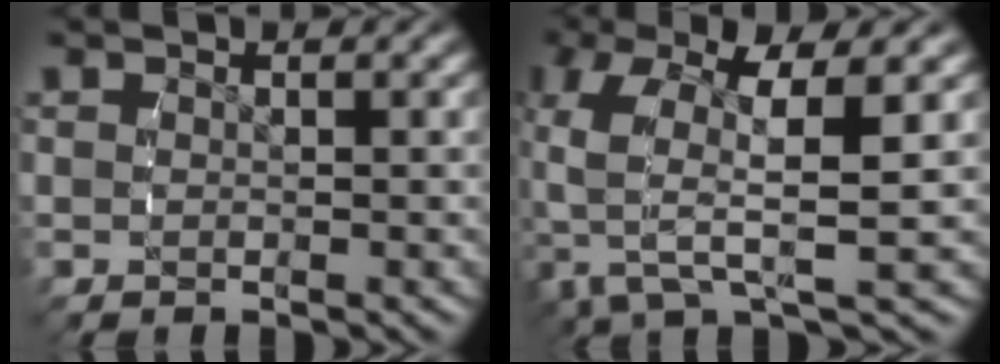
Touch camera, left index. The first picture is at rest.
{"total": 7.5, "force": [0.8, 3.3, 6.7], "torque": [-0.156, -0.015, 0.018]}